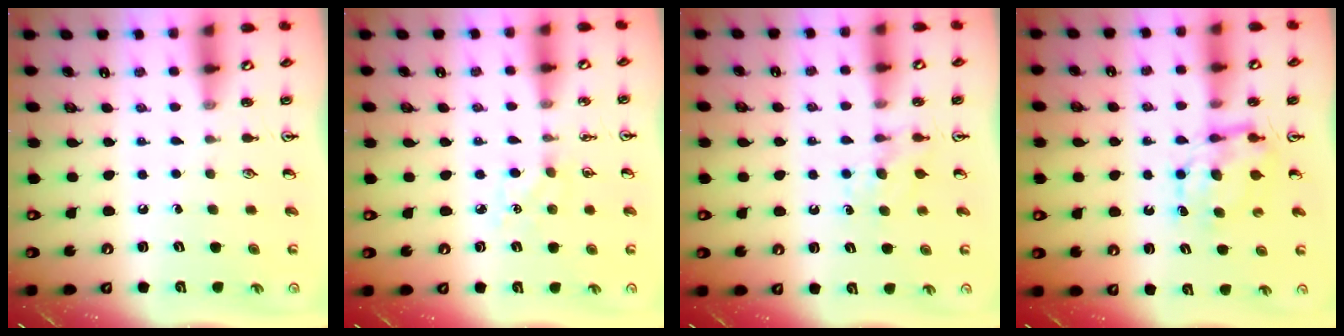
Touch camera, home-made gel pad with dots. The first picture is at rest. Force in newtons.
{"total": 5.7, "press": 5.7, "slide": 0.8}
{"total": 4.1, "press": 4.0, "slide": 0.6}
{"total": 7.2, "press": 7.2, "slide": 0.2}